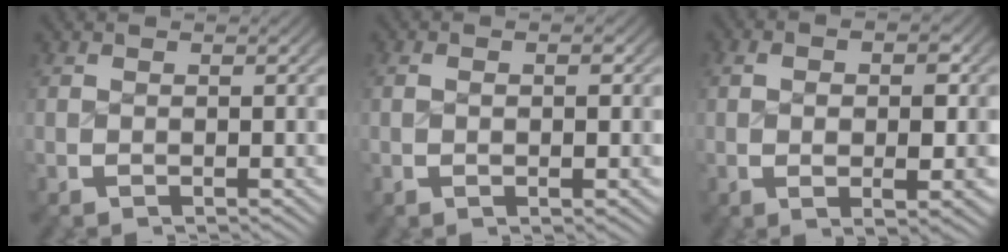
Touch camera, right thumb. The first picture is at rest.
{"total": 1.7, "force": [0.0, 0.4, 1.6], "torque": [-0.023, 0.002, 0.002]}
{"total": 4.2, "force": [-0.1, 1.6, 3.9], "torque": [-0.056, -0.006, 0.000]}